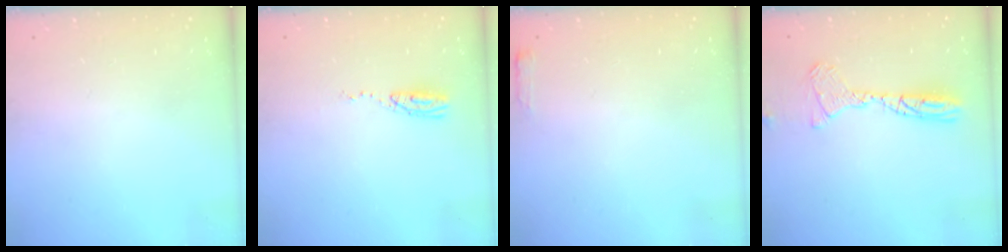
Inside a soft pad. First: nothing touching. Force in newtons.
{"total": 5.0, "press": 4.7, "slide": 1.5}
{"total": 2.7, "press": 2.6, "slide": 0.5}
{"total": 13.0, "press": 12.6, "slide": 3.3}